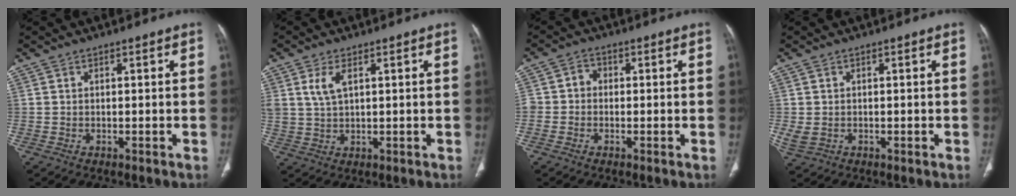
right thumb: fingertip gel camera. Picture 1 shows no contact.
{"total": 4.5, "force": [1.8, 2.3, 3.4], "torque": [-0.072, -0.004, 0.043]}
{"total": 3.4, "force": [-0.4, 3.1, 1.4], "torque": [-0.008, 0.015, -0.014]}
{"total": 2.7, "force": [-0.2, 2.0, 1.8], "torque": [-0.049, 0.002, 0.003]}